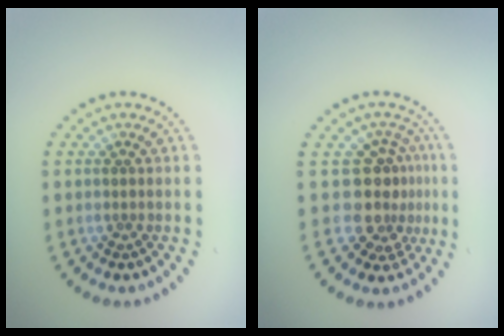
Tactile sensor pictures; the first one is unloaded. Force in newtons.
{"total": 3.9, "press": 3.0, "slide": 2.4}